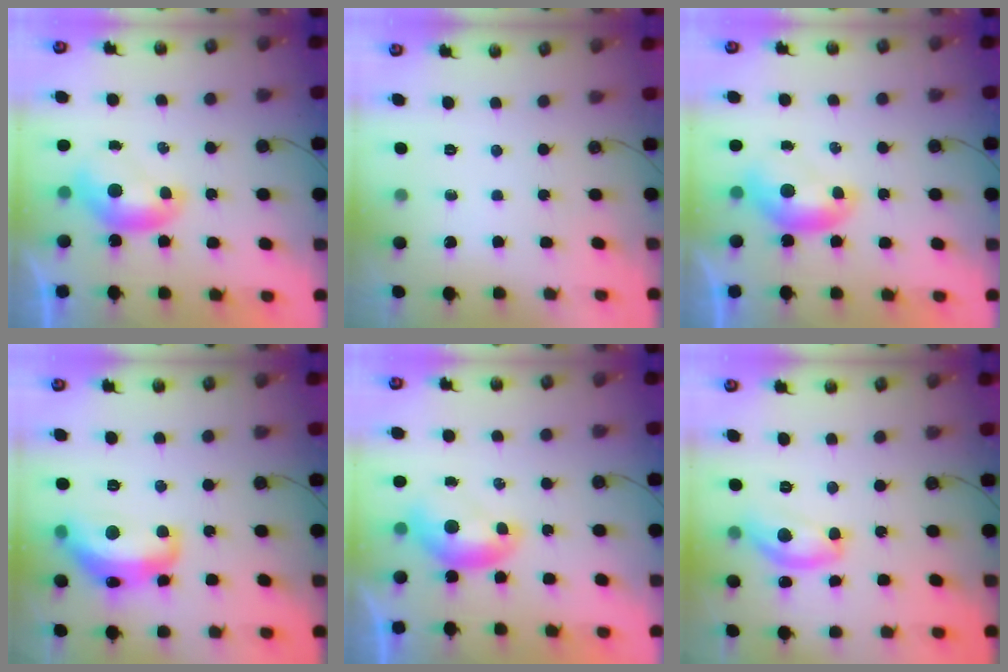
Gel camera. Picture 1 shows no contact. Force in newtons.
{"total": 0.0}
{"total": 0.0}
{"total": 8.1, "press": 8.1, "slide": 0.8}
{"total": 0.0}
{"total": 8.4, "press": 8.4, "slide": 0.6}